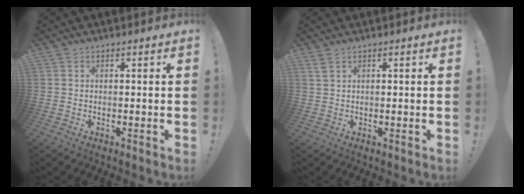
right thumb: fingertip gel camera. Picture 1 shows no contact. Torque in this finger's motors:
{"motor_torque": [-0.09, 0.16, 0.27, 0.05, 0.00]}